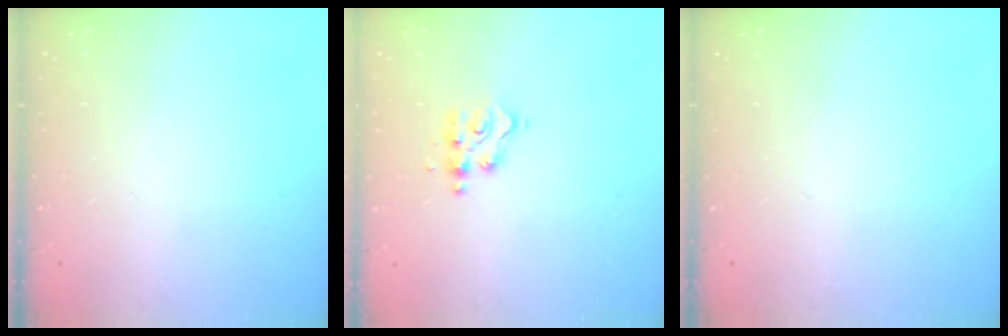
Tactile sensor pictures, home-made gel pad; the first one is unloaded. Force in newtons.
{"total": 6.1, "press": 6.1, "slide": 0.3}
{"total": 0.0}